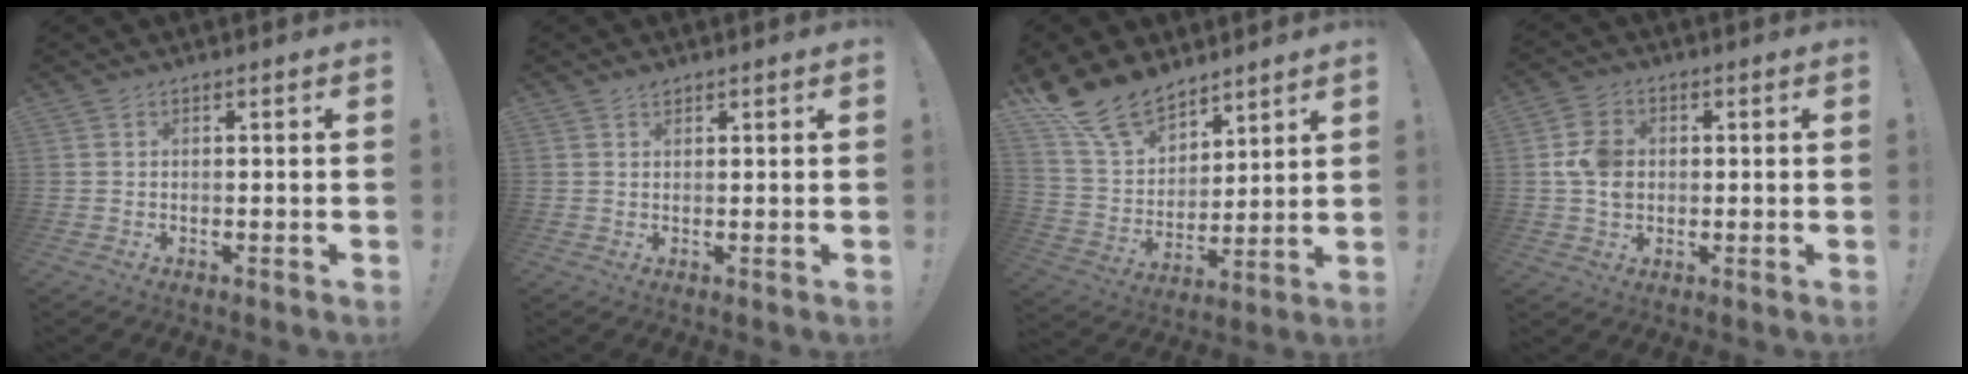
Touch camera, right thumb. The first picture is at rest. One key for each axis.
{"total": 1.2, "fx": 1.0, "fy": 0.6, "fz": 0.2, "tx": 0.002, "ty": -0.002, "tz": 0.019}
{"total": 16.2, "fx": 12.7, "fy": 8.2, "fz": 5.7, "tx": -0.114, "ty": -0.092, "tz": 0.242}
{"total": 8.3, "fx": 0.3, "fy": 6.8, "fz": 4.8, "tx": -0.085, "ty": 0.013, "tz": 0.009}